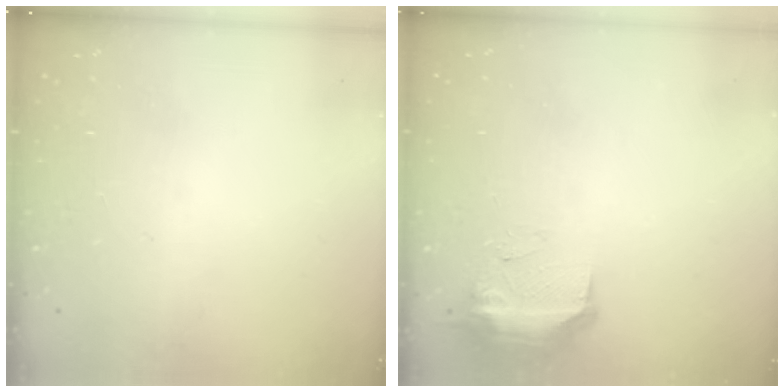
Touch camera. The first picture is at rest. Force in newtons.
{"total": 15.7, "press": 10.5, "slide": 11.7}